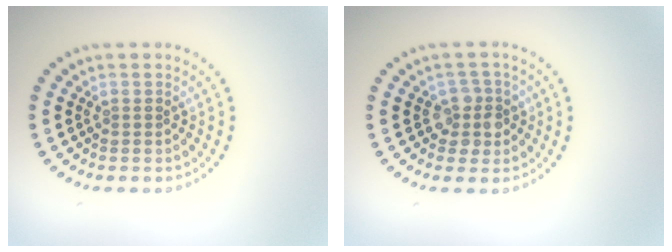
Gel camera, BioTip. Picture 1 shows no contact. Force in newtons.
{"total": 2.4, "press": 2.2, "slide": 1.1}